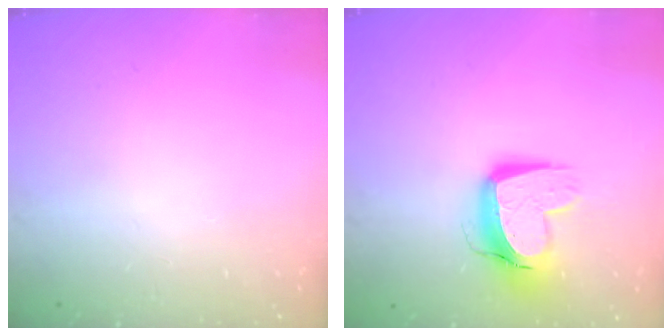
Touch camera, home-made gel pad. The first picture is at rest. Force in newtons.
{"total": 14.0, "press": 14.0, "slide": 1.5}